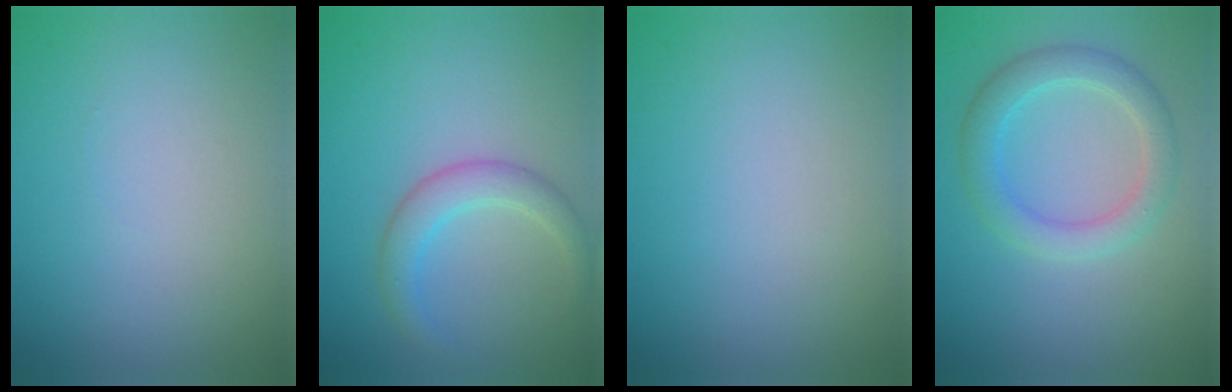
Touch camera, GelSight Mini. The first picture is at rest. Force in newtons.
{"total": 2.8, "press": 2.8, "slide": 0.2}
{"total": 0.0}
{"total": 3.4, "press": 3.4, "slide": 0.1}